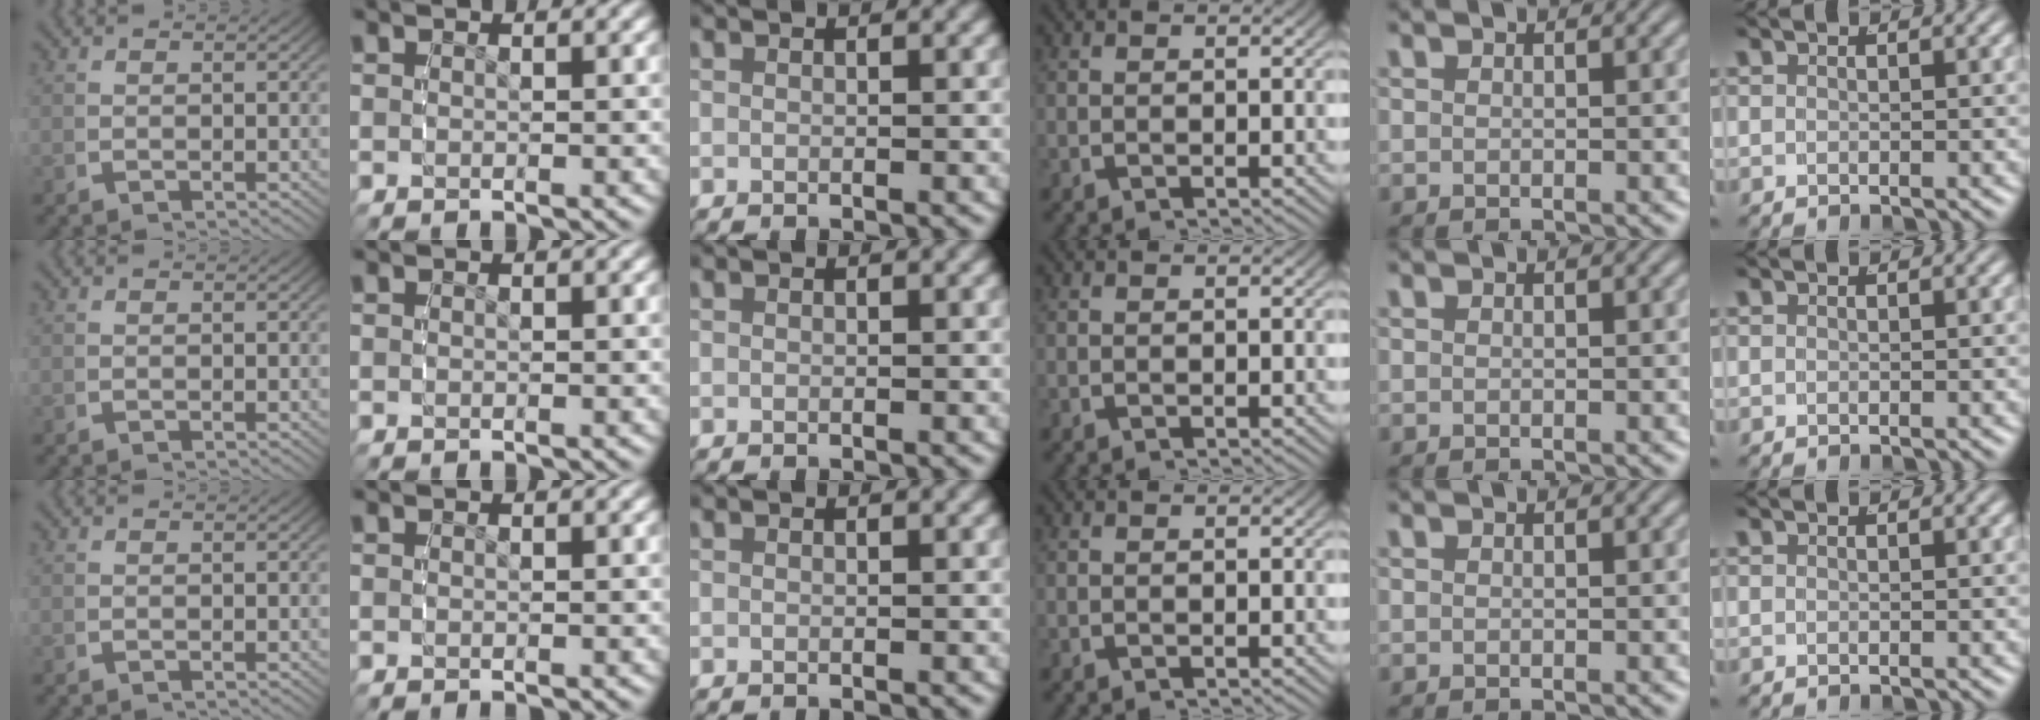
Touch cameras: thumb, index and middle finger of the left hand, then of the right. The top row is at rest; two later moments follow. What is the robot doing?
{"motion": "reach", "object": "markers"}